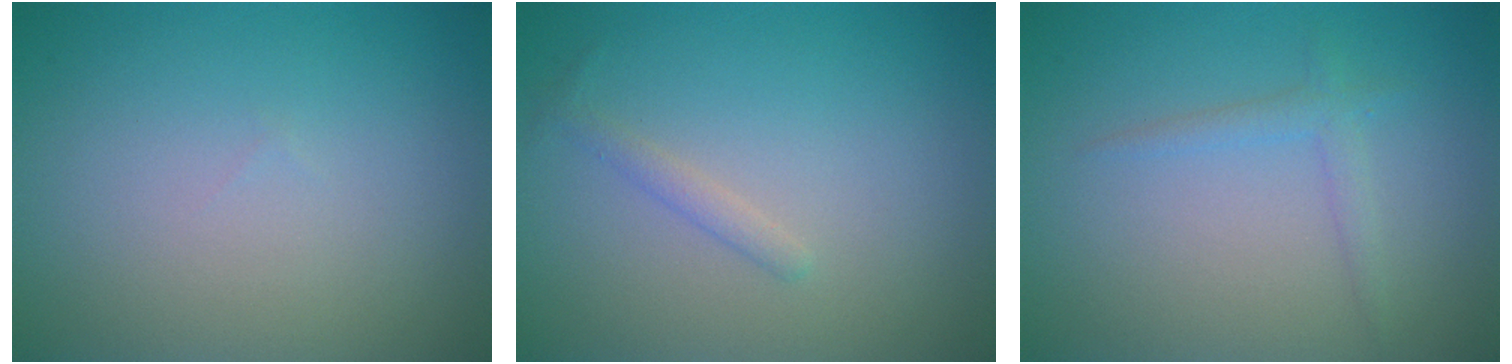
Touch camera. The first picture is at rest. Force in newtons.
{"total": 1.1, "press": 1.1, "slide": 0.1}
{"total": 1.4, "press": 1.4, "slide": 0.1}